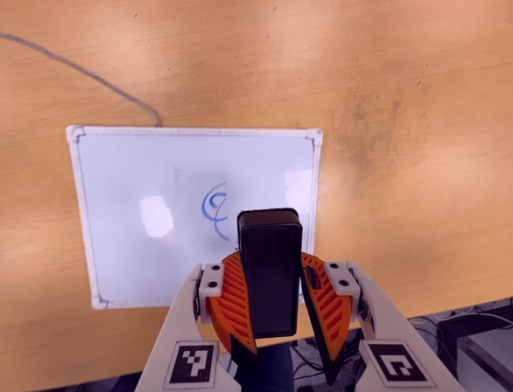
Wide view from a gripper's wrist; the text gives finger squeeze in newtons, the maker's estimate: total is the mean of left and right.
{"total": 9.4, "left": 9.6, "right": 9.1}